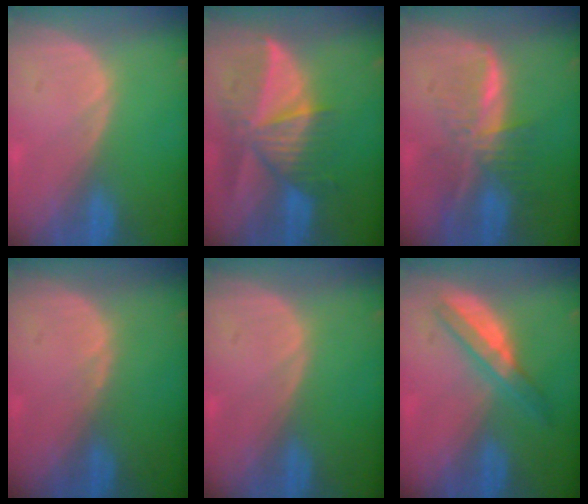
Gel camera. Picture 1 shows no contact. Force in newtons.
{"total": 9.6, "press": 8.6, "slide": 4.3}
{"total": 8.1, "press": 6.8, "slide": 4.3}
{"total": 0.6, "press": 0.5, "slide": 0.3}
{"total": 0.0}
{"total": 4.9, "press": 4.8, "slide": 0.7}